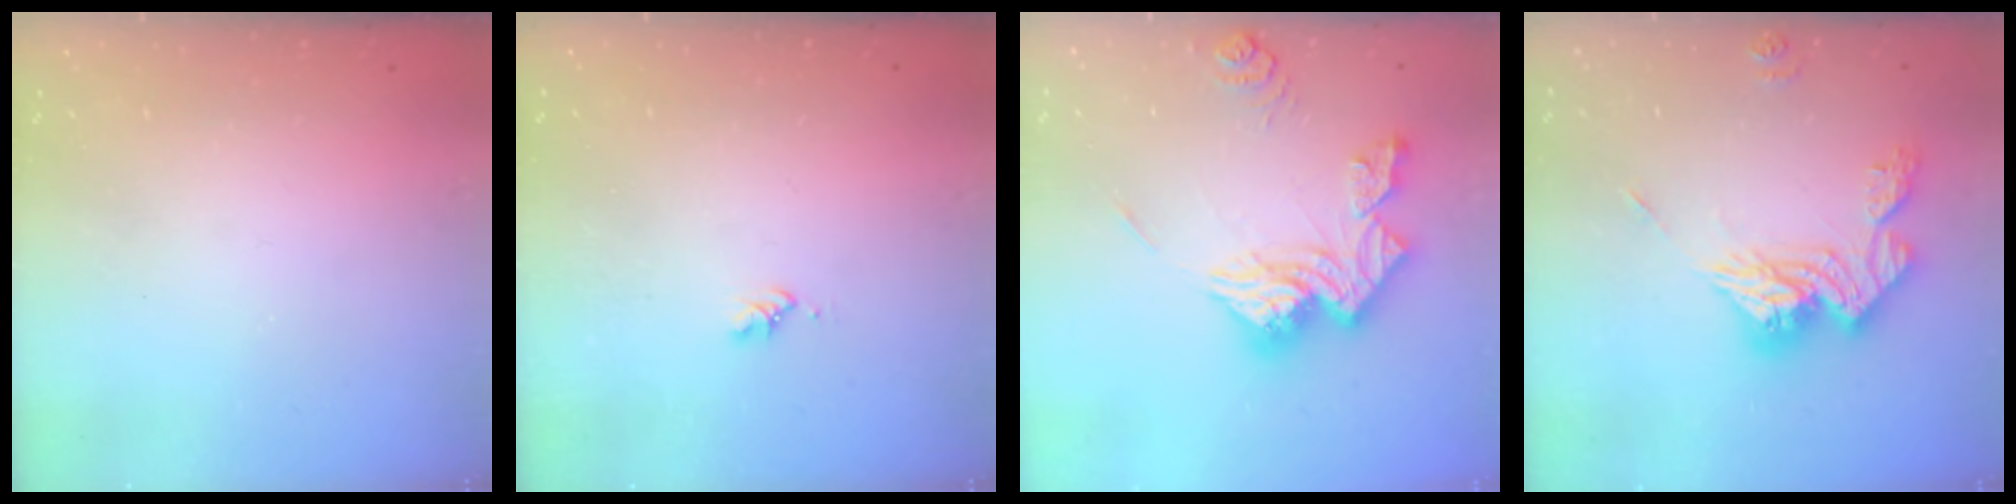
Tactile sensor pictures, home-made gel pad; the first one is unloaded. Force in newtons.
{"total": 1.7, "press": 1.7, "slide": 0.3}
{"total": 16.7, "press": 16.7, "slide": 1.6}
{"total": 15.1, "press": 15.1, "slide": 0.3}